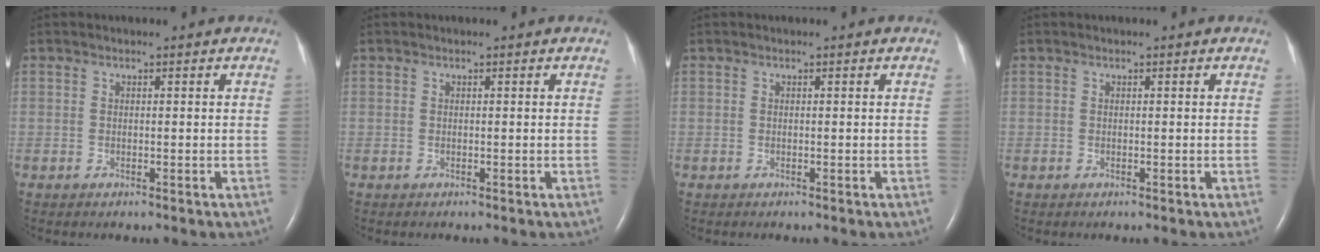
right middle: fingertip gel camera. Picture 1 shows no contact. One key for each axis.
{"total": 0.0}
{"total": 0.0}
{"total": 0.0}